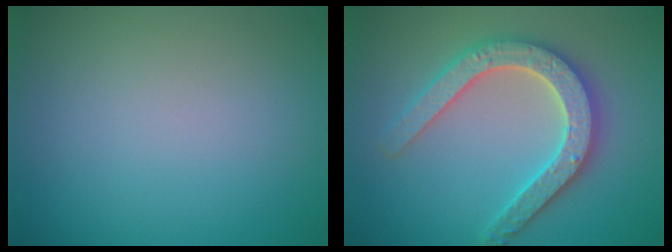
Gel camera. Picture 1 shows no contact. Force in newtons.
{"total": 5.2, "press": 5.1, "slide": 1.0}